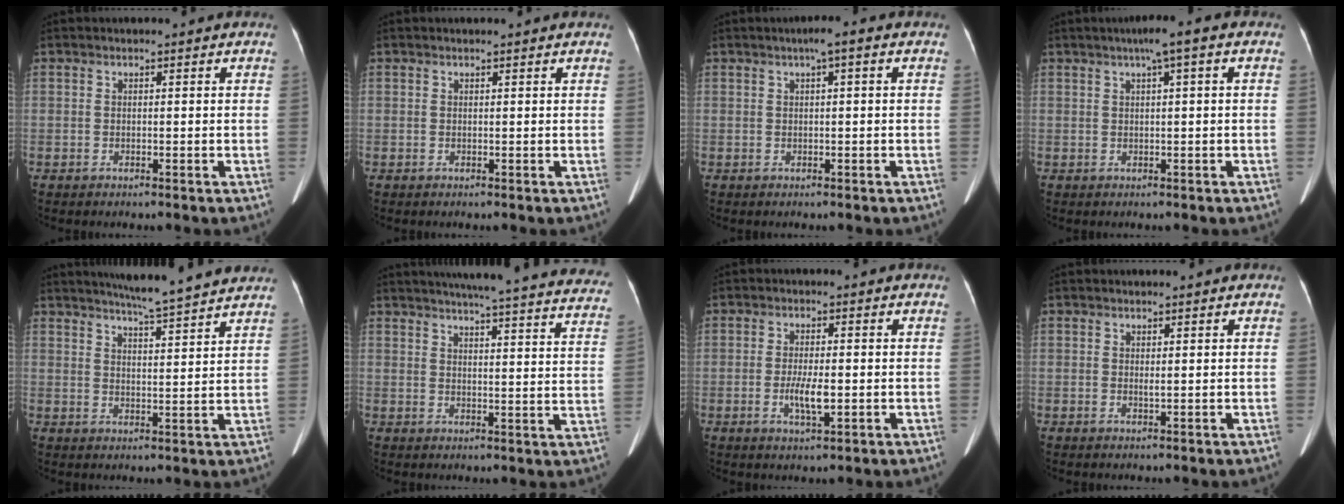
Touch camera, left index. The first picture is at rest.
{"total": 1.3, "force": [1.2, 0.0, 0.5], "torque": [-0.010, 0.010, 0.014]}
{"total": 2.1, "force": [0.7, 0.1, 2.0], "torque": [-0.031, 0.009, 0.009]}
{"total": 3.7, "force": [1.5, 0.1, 3.4], "torque": [-0.052, 0.015, 0.021]}
{"total": 11.9, "force": [10.7, -0.4, 5.0], "torque": [-0.084, 0.010, 0.141]}
{"total": 30.6, "force": [27.9, 1.8, 12.3], "torque": [-0.172, -0.075, 0.316]}
{"total": 4.0, "force": [-0.8, 0.9, 3.8], "torque": [-0.076, -0.004, -0.012]}
{"total": 0.8, "force": [0.4, 0.0, 0.7], "torque": [-0.015, 0.004, 0.006]}